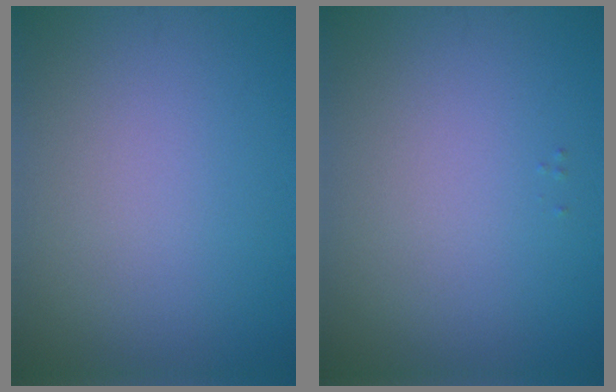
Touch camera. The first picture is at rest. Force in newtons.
{"total": 0.0}